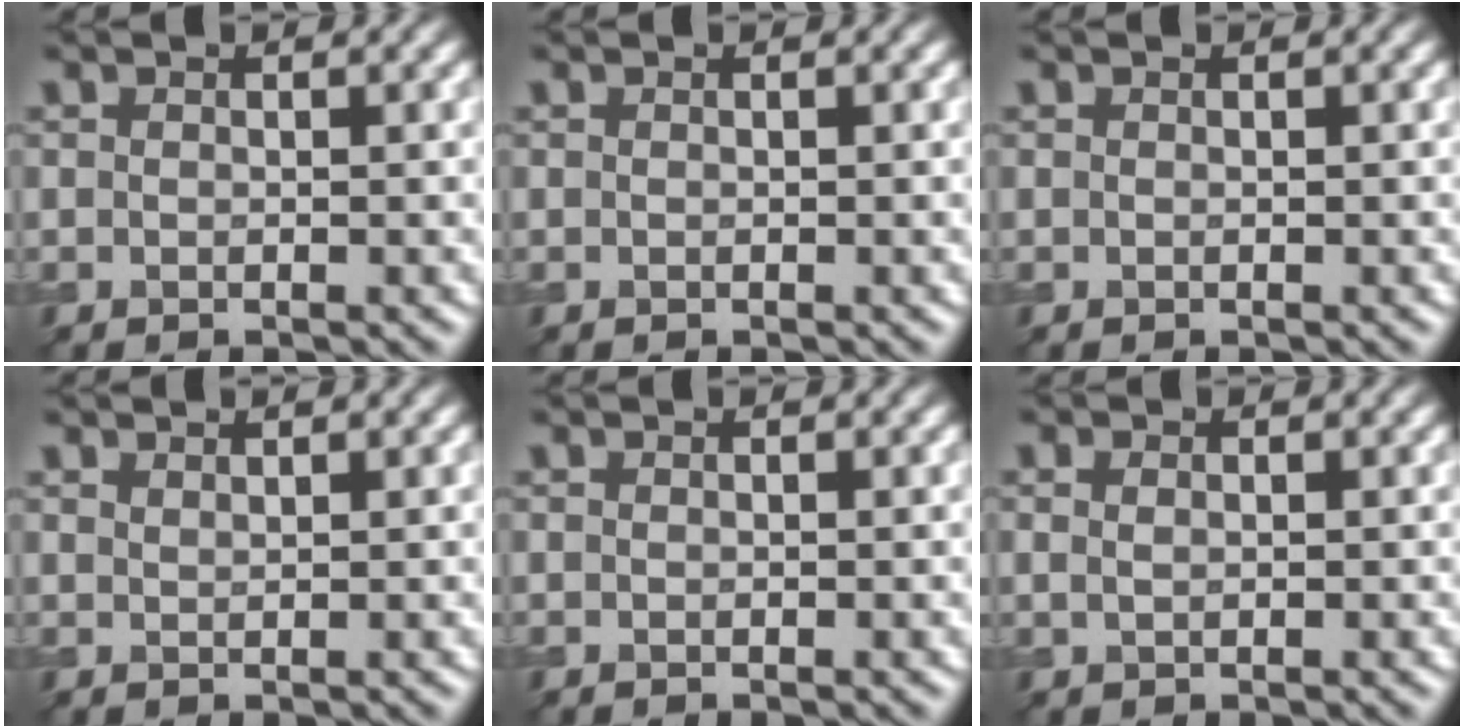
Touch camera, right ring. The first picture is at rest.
{"total": 0.0}
{"total": 0.0}
{"total": 0.7, "force": [0.7, 0.1, 0.1], "torque": [0.001, 0.000, 0.015]}
{"total": 0.0}
{"total": 0.9, "force": [0.2, 0.6, 0.7], "torque": [-0.016, 0.000, 0.006]}